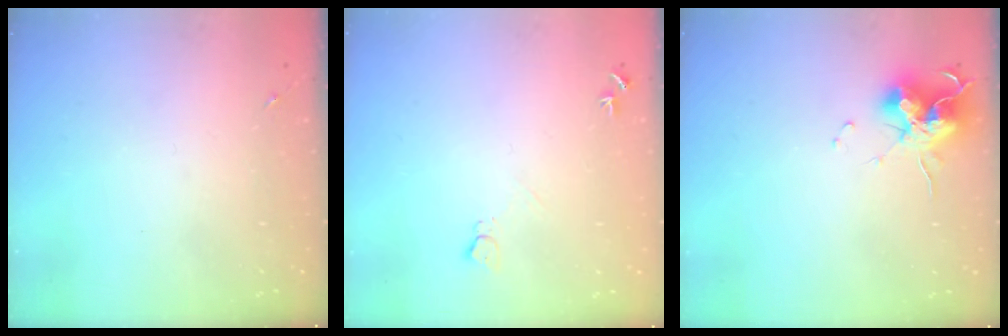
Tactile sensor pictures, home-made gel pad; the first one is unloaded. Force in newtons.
{"total": 5.7, "press": 5.7, "slide": 0.7}
{"total": 14.3, "press": 14.2, "slide": 1.4}